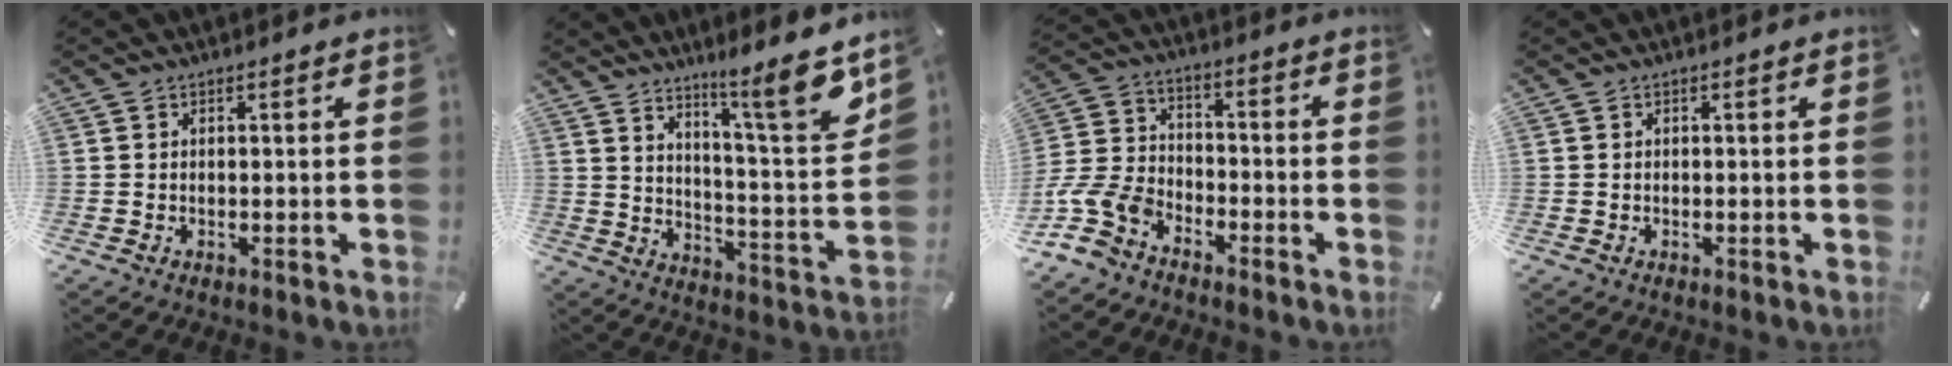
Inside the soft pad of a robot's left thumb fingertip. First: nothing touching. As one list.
[{"total": 14.6, "force": [10.8, 1.9, 9.7], "torque": [-0.134, -0.092, 0.169]}, {"total": 10.7, "force": [-7.0, 7.0, 4.1], "torque": [-0.104, 0.030, -0.136]}, {"total": 0.0}]